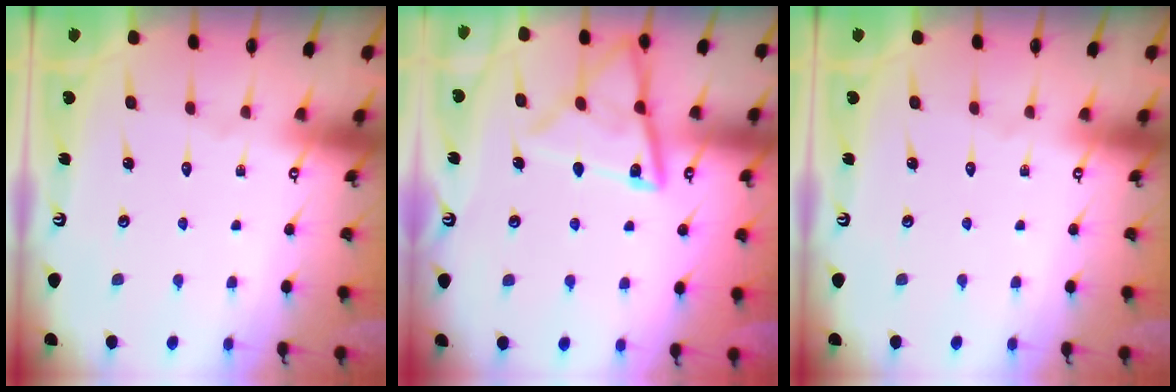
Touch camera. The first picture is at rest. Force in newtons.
{"total": 14.1, "press": 14.0, "slide": 1.2}
{"total": 0.0}